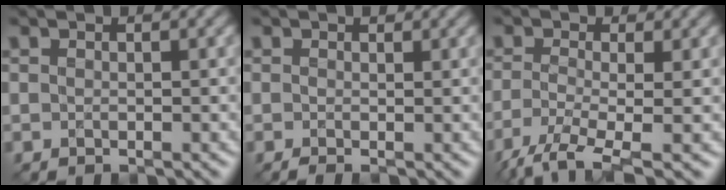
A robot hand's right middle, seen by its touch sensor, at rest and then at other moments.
{"total": 0.6, "force": [0.1, 0.2, 0.6], "torque": [-0.012, 0.001, -0.002]}
{"total": 4.4, "force": [-2.5, 1.2, 3.4], "torque": [-0.078, -0.007, -0.058]}